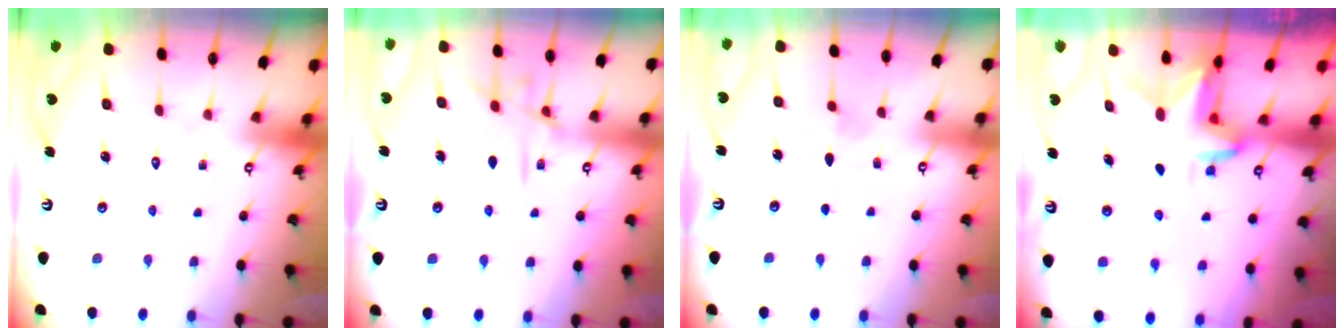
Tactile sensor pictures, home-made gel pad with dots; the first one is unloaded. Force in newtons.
{"total": 10.8, "press": 10.8, "slide": 0.8}
{"total": 4.6, "press": 4.3, "slide": 1.5}
{"total": 3.1, "press": 3.1, "slide": 0.2}